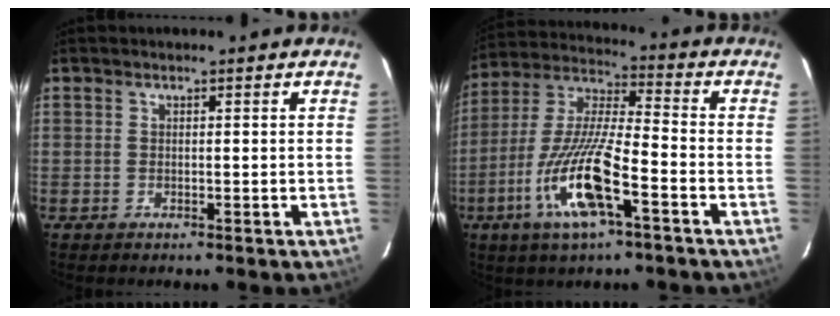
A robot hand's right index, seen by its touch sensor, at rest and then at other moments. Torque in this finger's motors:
{"motor_torque": [1.66, -0.48, 1.05, 0.17]}